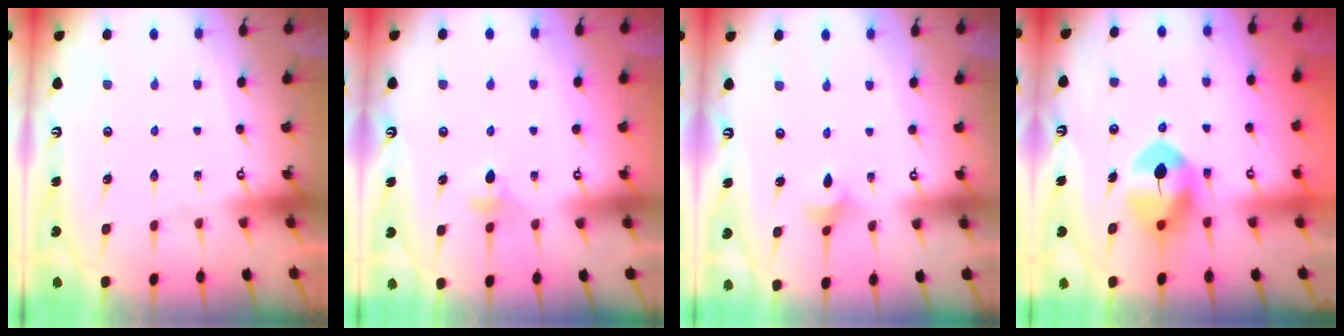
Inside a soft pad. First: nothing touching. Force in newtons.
{"total": 4.7, "press": 4.7, "slide": 0.7}
{"total": 2.9, "press": 2.8, "slide": 0.6}
{"total": 8.7, "press": 8.6, "slide": 1.3}